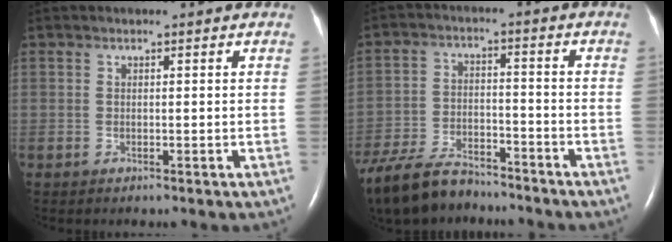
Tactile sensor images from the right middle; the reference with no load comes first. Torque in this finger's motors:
{"motor_torque": [0.24, -0.27, 0.36, 0.11]}